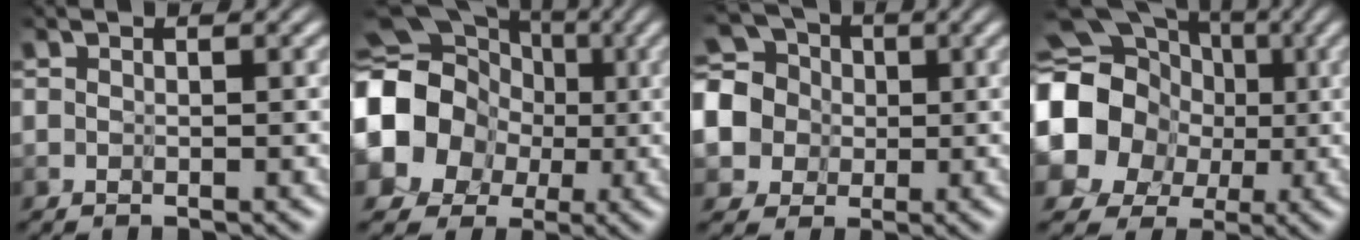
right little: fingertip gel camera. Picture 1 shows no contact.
{"total": 12.2, "force": [-0.9, 11.2, 4.8], "torque": [-0.130, -0.007, -0.046]}
{"total": 5.8, "force": [0.5, 5.4, 1.9], "torque": [-0.072, 0.001, -0.016]}
{"total": 15.2, "force": [0.9, 14.1, 5.5], "torque": [-0.161, 0.007, -0.014]}